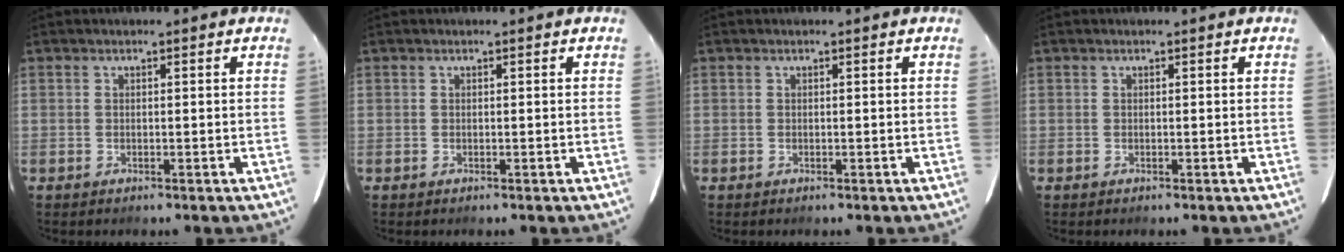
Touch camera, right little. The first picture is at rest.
{"total": 0.0}
{"total": 0.0}
{"total": 0.0}